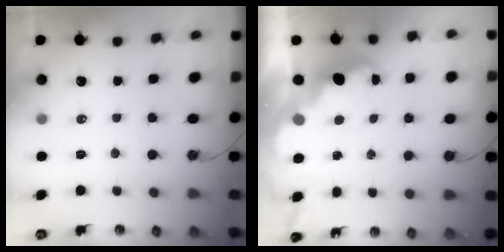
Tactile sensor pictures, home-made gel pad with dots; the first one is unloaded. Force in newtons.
{"total": 3.9, "press": 3.8, "slide": 0.7}